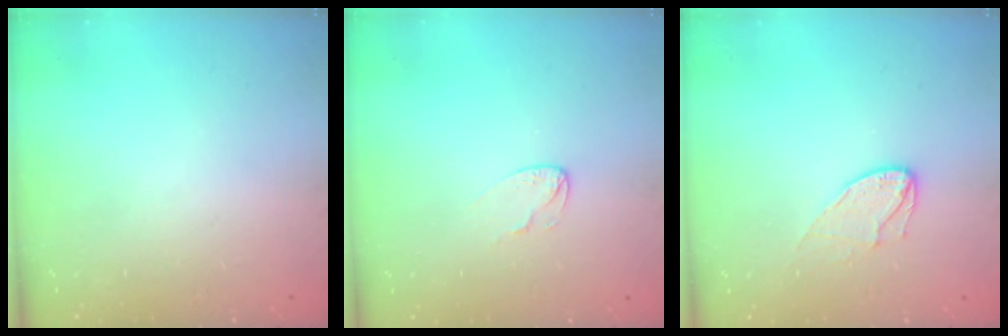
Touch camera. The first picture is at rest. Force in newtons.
{"total": 5.2, "press": 5.2, "slide": 0.4}
{"total": 7.6, "press": 7.6, "slide": 0.3}